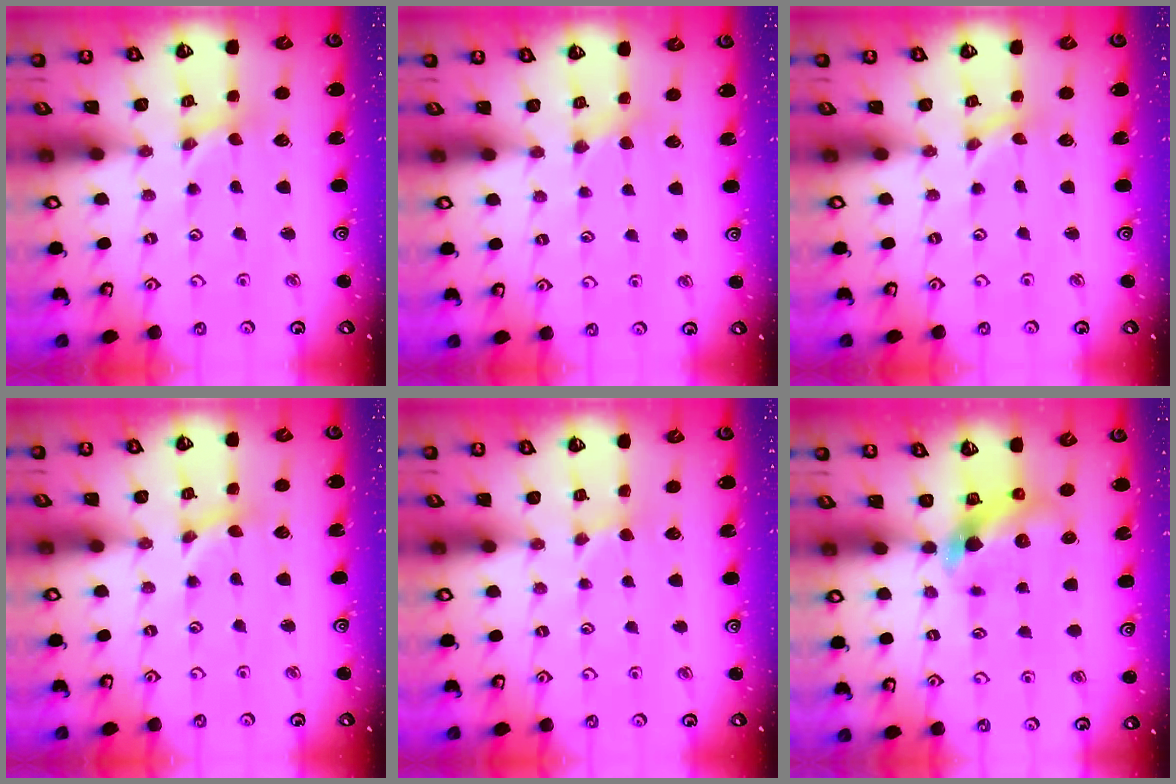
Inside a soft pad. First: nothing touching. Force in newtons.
{"total": 2.8, "press": 2.8, "slide": 0.4}
{"total": 0.0}
{"total": 2.9, "press": 2.8, "slide": 0.4}
{"total": 1.5, "press": 1.5, "slide": 0.2}
{"total": 6.8, "press": 6.8, "slide": 0.5}